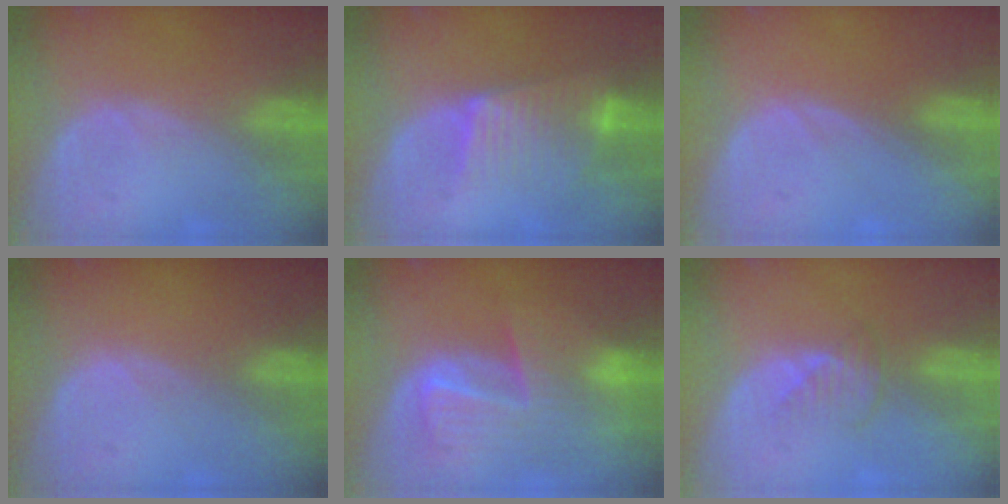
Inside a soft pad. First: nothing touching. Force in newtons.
{"total": 7.5, "press": 6.6, "slide": 3.6}
{"total": 0.0}
{"total": 0.0}
{"total": 9.9, "press": 8.6, "slide": 5.0}
{"total": 2.5, "press": 2.5, "slide": 0.4}